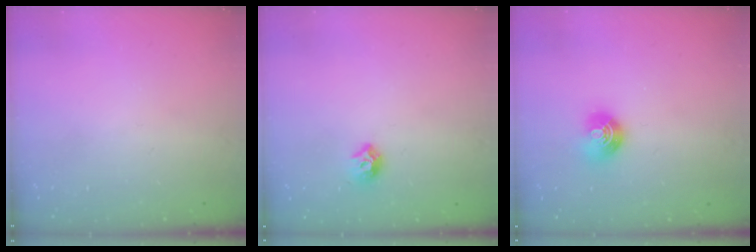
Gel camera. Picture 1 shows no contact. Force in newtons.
{"total": 7.9, "press": 7.8, "slide": 1.0}
{"total": 8.1, "press": 8.0, "slide": 1.1}